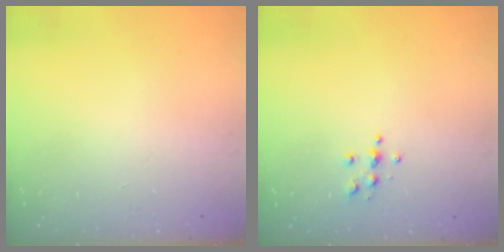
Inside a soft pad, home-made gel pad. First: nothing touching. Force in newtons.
{"total": 3.9, "press": 3.9, "slide": 0.5}